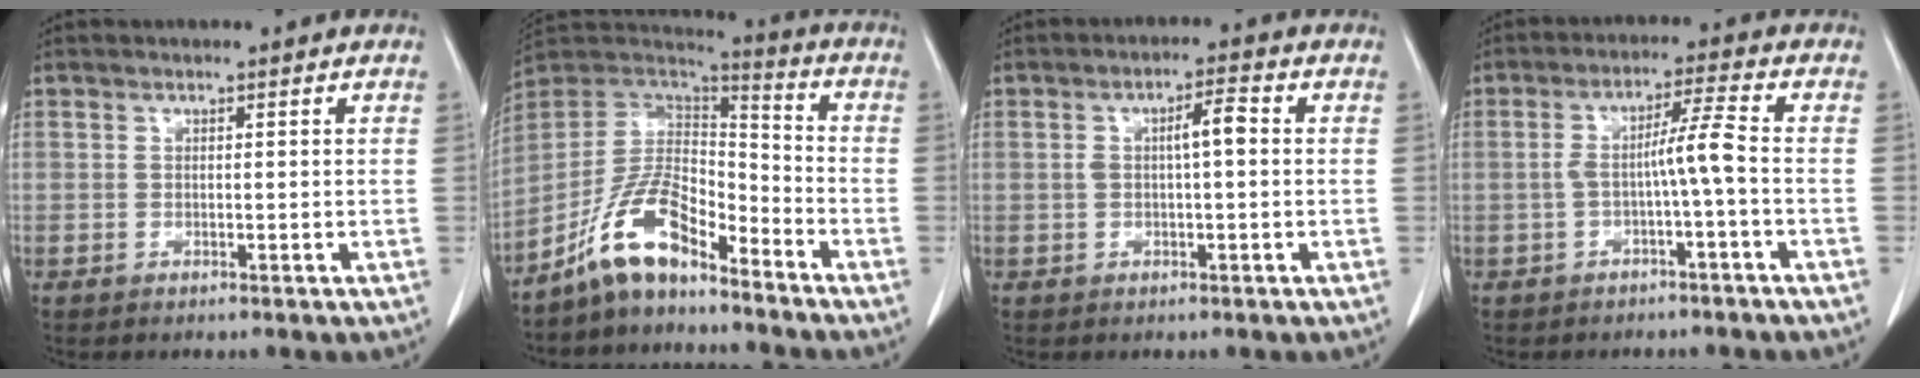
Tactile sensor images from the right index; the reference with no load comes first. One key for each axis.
{"total": 11.3, "fx": -8.3, "fy": 4.0, "fz": 6.5, "tx": -0.133, "ty": 0.030, "tz": -0.157}
{"total": 4.0, "fx": 0.4, "fy": 0.8, "fz": 3.9, "tx": -0.067, "ty": 0.012, "tz": 0.005}
{"total": 5.2, "fx": -1.2, "fy": -0.6, "fz": 5.0, "tx": -0.088, "ty": 0.018, "tz": -0.019}